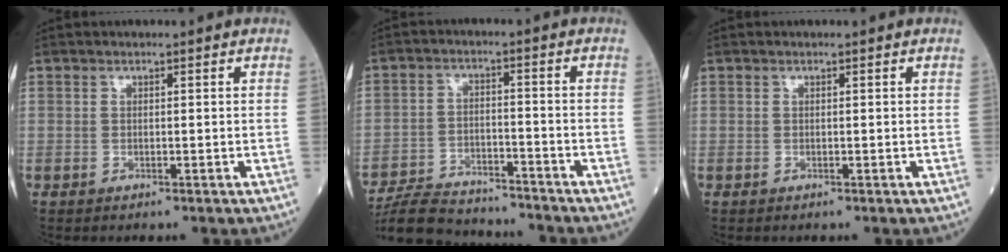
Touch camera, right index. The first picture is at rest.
{"total": 12.2, "force": [-11.7, 2.0, 2.7], "torque": [-0.048, 0.010, -0.188]}
{"total": 0.0}